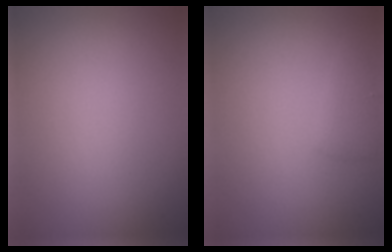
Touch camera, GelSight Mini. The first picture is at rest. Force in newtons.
{"total": 1.4, "press": 1.4, "slide": 0.1}